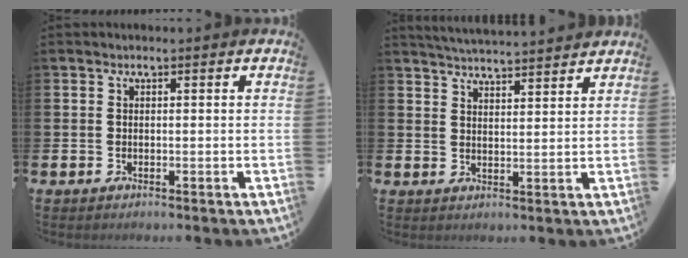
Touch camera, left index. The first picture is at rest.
{"total": 4.4, "force": [4.4, -0.3, 0.2], "torque": [-0.012, -0.030, 0.077]}